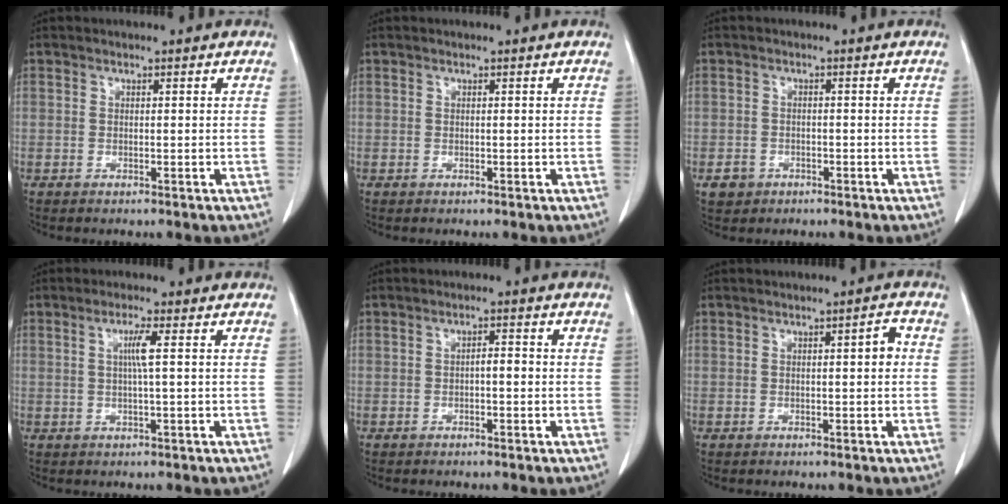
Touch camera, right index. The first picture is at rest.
{"total": 0.0}
{"total": 2.4, "force": [-1.3, 2.0, 0.5], "torque": [-0.015, 0.004, -0.016]}
{"total": 3.0, "force": [0.5, -0.4, 2.9], "torque": [-0.059, -0.001, 0.007]}
{"total": 1.8, "force": [-0.3, 0.6, 1.7], "torque": [-0.030, 0.005, -0.006]}
{"total": 2.1, "force": [0.1, 0.5, 2.1], "torque": [-0.030, 0.004, 0.000]}